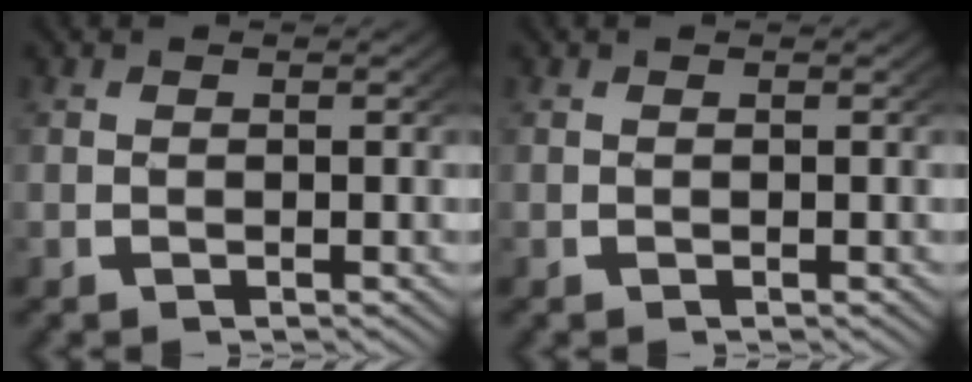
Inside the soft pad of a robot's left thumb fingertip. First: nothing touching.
{"total": 0.0}